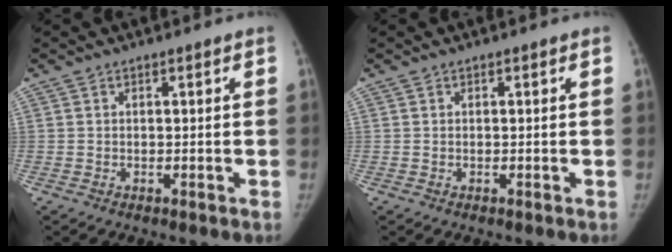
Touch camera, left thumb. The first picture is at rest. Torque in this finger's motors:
{"motor_torque": [0.14, 0.29, 0.23, 0.00, 0.06]}